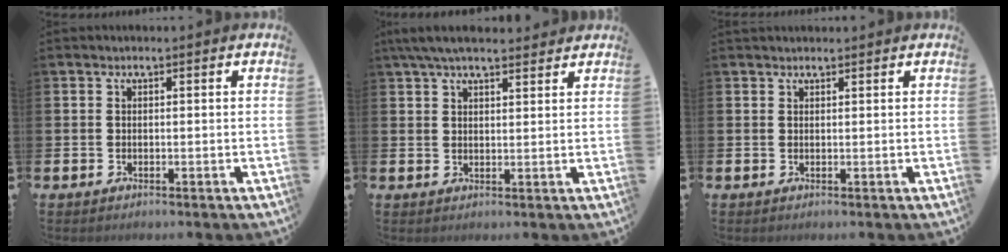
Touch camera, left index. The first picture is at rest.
{"total": 5.2, "force": [4.7, 1.3, 2.0], "torque": [-0.046, -0.011, 0.086]}
{"total": 0.9, "force": [0.9, 0.2, 0.1], "torque": [0.009, -0.001, 0.014]}